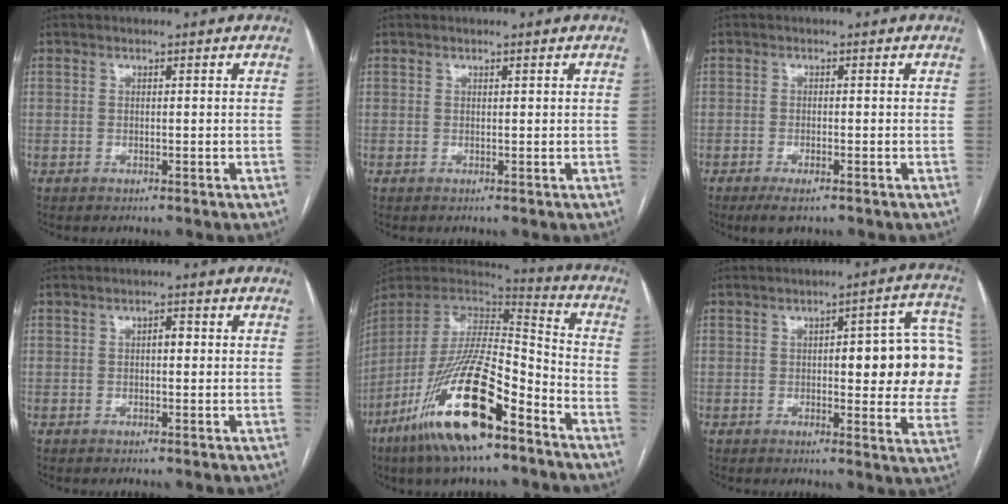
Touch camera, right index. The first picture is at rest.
{"total": 0.0}
{"total": 3.0, "force": [-2.0, 0.6, 2.1], "torque": [-0.041, -0.005, -0.032]}
{"total": 1.6, "force": [0.1, 0.7, 1.4], "torque": [-0.019, 0.006, 0.000]}
{"total": 22.5, "force": [-13.4, 4.7, 17.4], "torque": [-0.345, -0.036, -0.247]}
{"total": 16.1, "force": [1.1, 4.3, 15.5], "torque": [-0.154, 0.028, 0.014]}